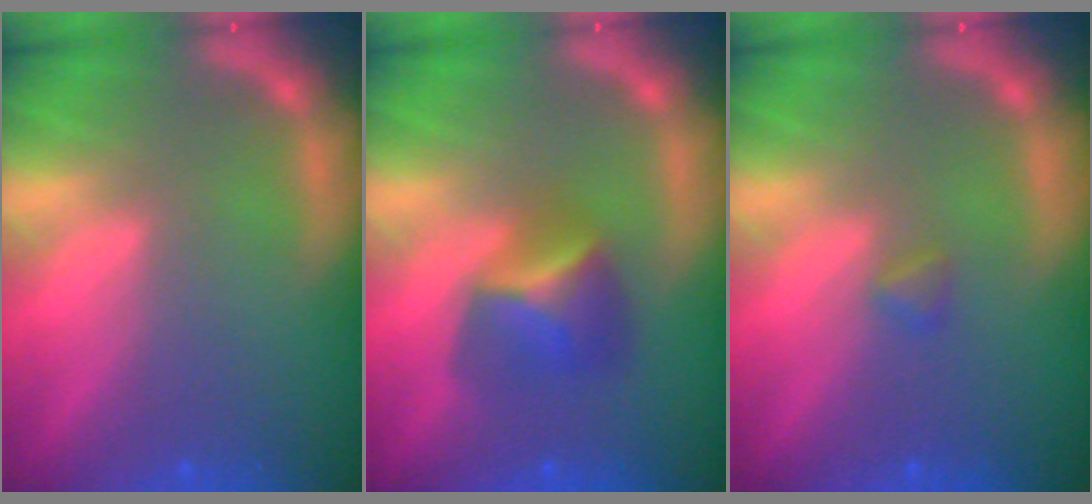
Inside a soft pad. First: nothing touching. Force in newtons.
{"total": 4.0}
{"total": 0.9}